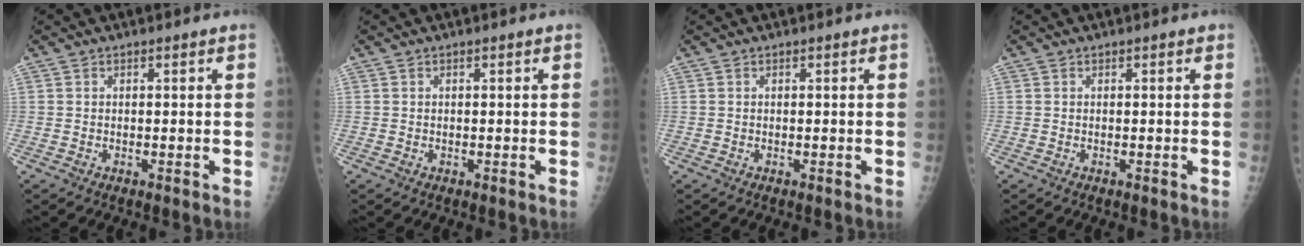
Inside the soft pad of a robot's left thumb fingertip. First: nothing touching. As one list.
[{"total": 0.0}, {"total": 0.0}, {"total": 0.0}]